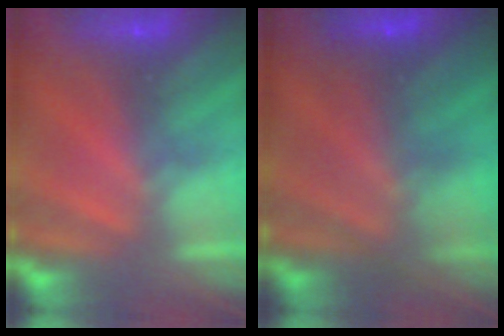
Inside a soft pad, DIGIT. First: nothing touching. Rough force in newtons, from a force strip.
{"total": 7.4}